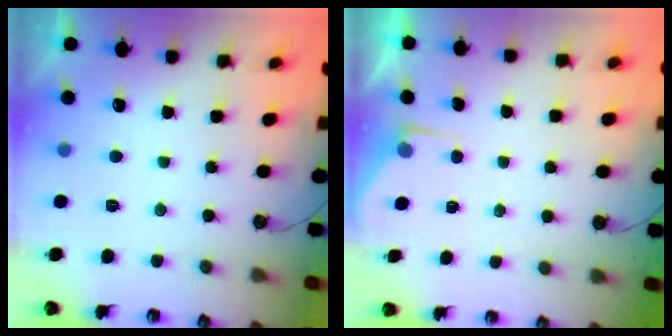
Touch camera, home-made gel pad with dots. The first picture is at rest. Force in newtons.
{"total": 2.9, "press": 2.9, "slide": 0.5}